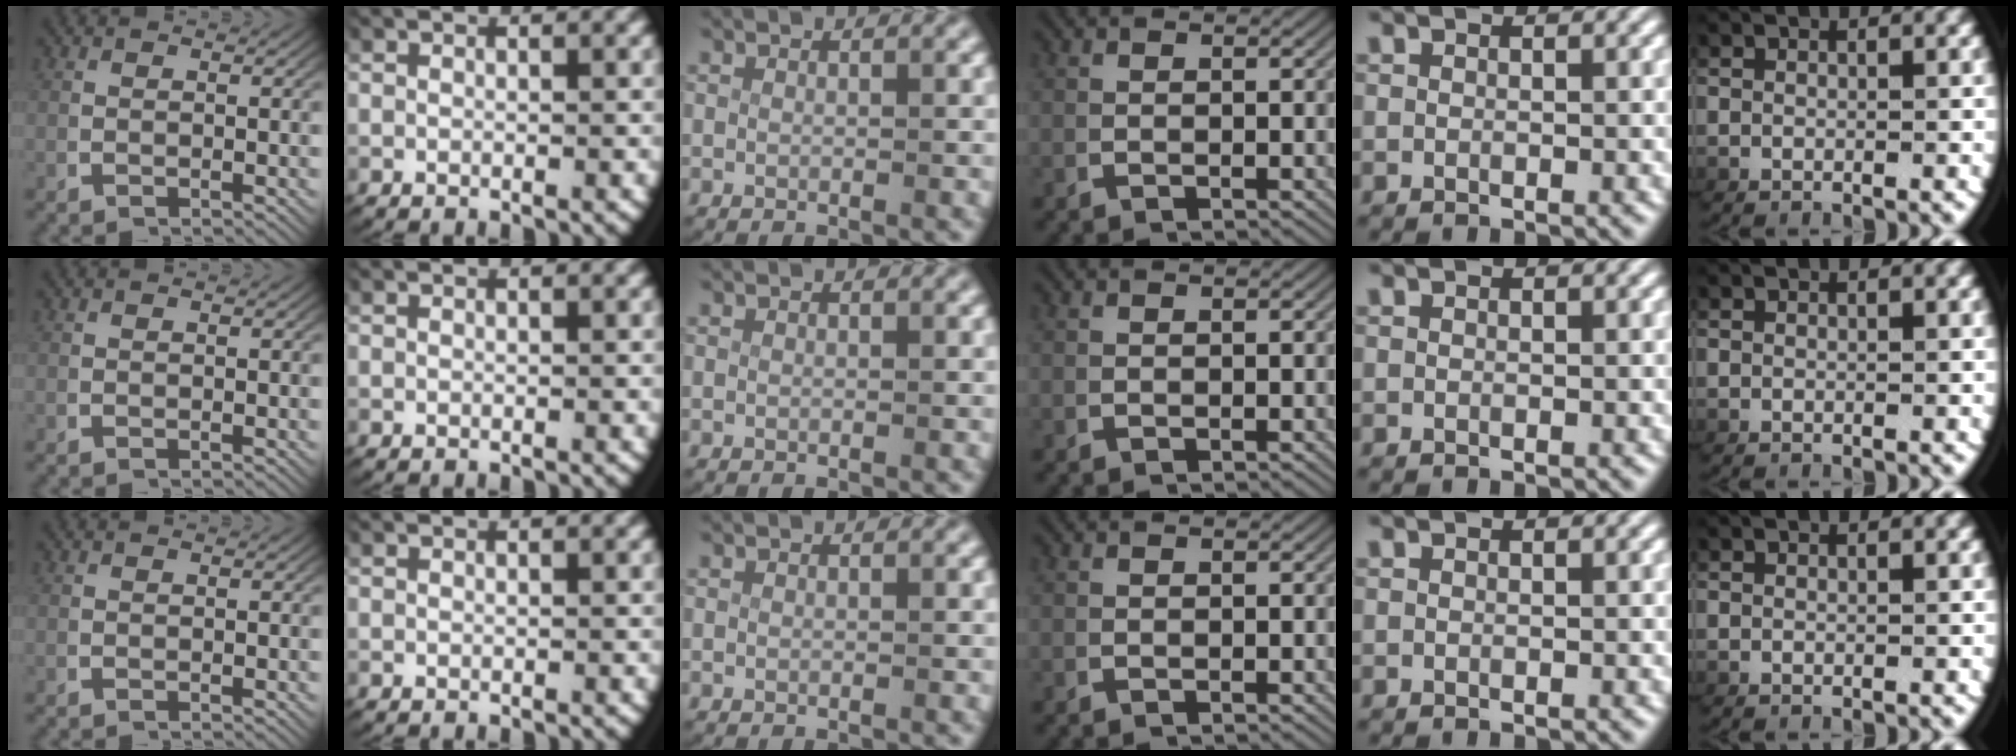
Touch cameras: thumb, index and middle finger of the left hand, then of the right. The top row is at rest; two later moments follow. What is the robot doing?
{"motion": "reach", "object": "towel"}